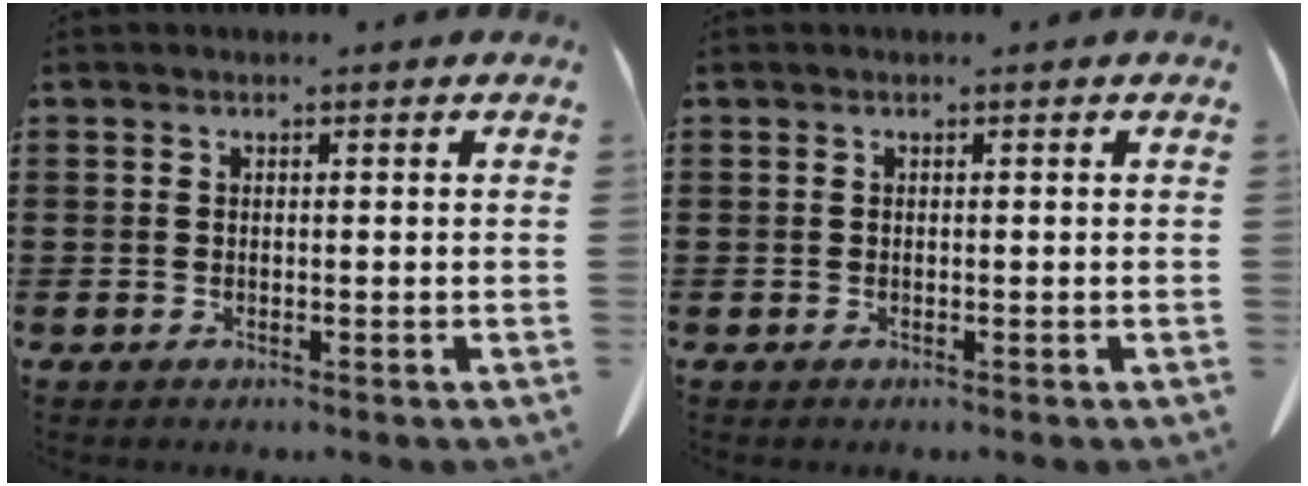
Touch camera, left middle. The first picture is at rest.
{"total": 0.0}